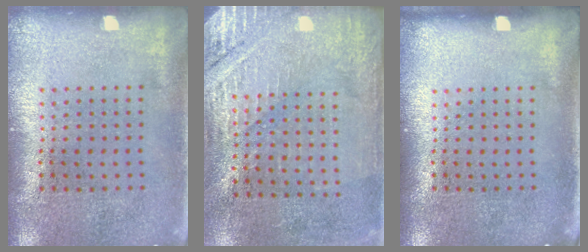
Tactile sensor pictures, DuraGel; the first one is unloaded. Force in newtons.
{"total": 2.8, "press": 2.7, "slide": 0.9}
{"total": 0.0}